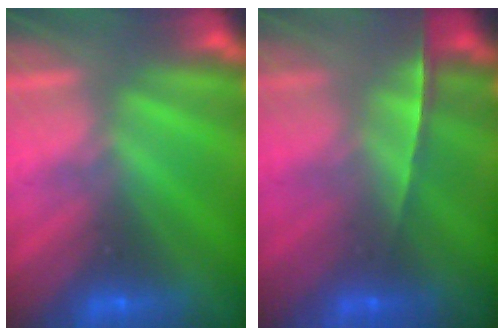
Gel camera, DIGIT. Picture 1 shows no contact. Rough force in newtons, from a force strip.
{"total": 1.6}